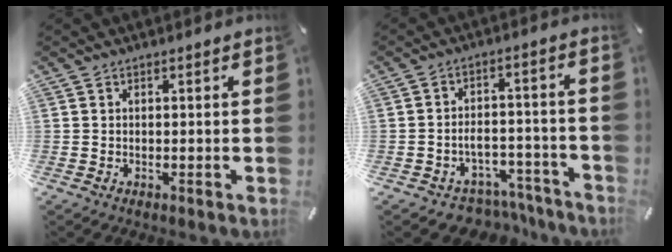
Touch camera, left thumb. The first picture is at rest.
{"total": 6.5, "force": [-3.9, 4.6, 2.5], "torque": [-0.037, 0.029, -0.065]}